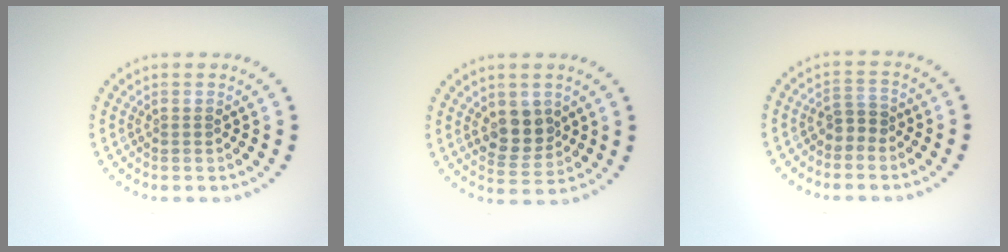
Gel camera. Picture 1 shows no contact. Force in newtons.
{"total": 3.6, "press": 3.4, "slide": 1.0}
{"total": 1.8, "press": 1.5, "slide": 0.9}